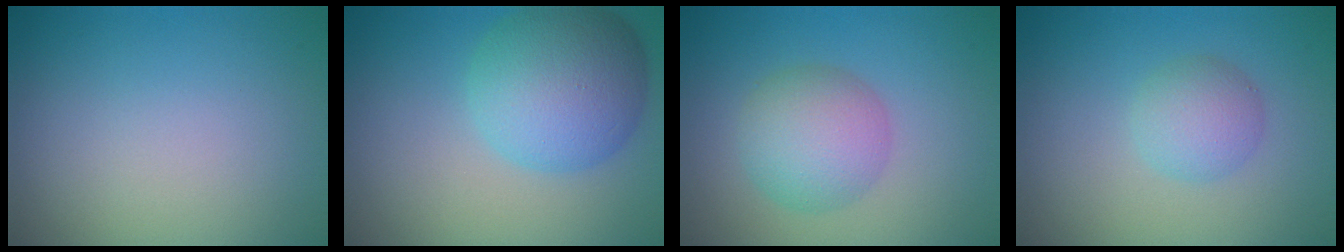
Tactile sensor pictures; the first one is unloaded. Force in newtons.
{"total": 7.9, "press": 7.9, "slide": 0.3}
{"total": 4.6, "press": 4.6, "slide": 0.1}
{"total": 2.6, "press": 2.6, "slide": 0.1}